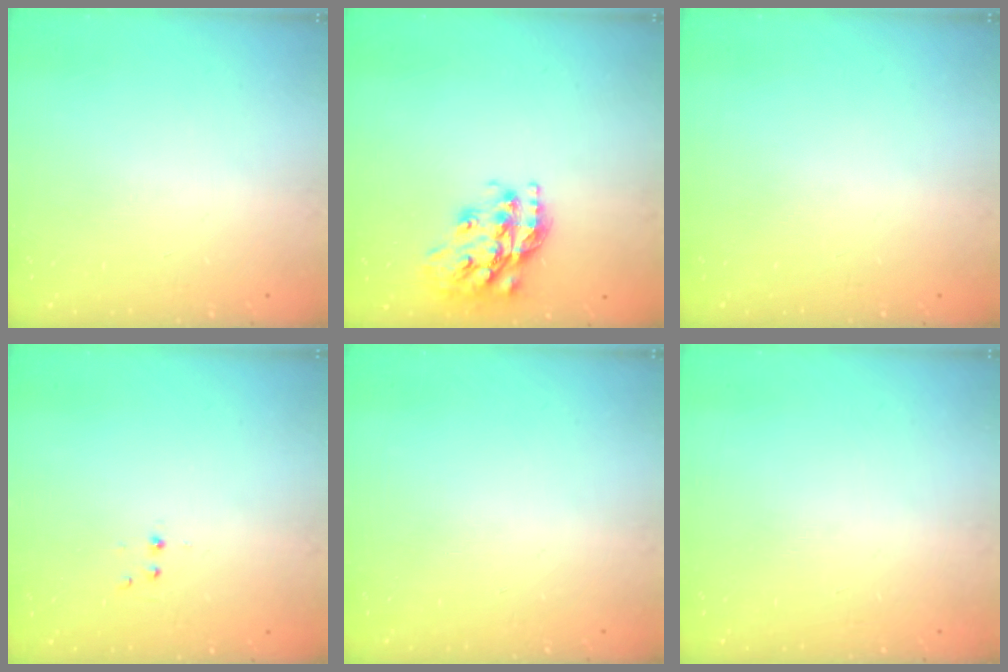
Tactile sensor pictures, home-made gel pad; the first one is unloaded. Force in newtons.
{"total": 18.6, "press": 18.5, "slide": 1.5}
{"total": 0.0}
{"total": 3.0, "press": 2.6, "slide": 1.5}
{"total": 0.0}
{"total": 0.0}